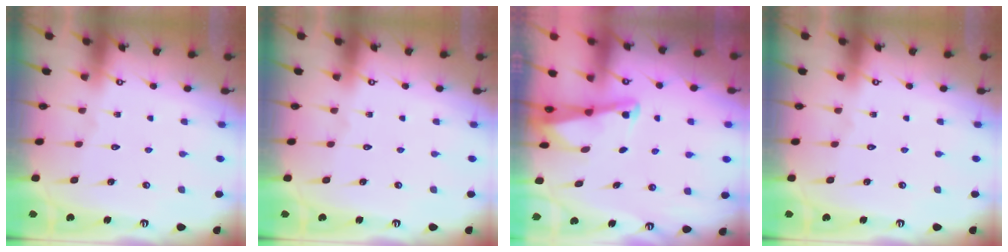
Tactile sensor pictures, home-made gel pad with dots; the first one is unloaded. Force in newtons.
{"total": 0.0}
{"total": 2.2, "press": 2.2, "slide": 0.3}
{"total": 0.0}